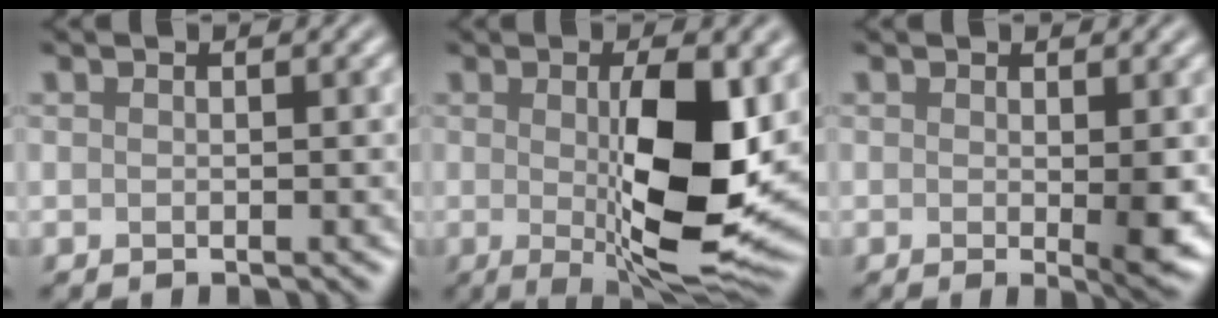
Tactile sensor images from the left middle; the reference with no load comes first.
{"total": 10.0, "force": [-0.2, 2.5, 9.7], "torque": [-0.149, -0.020, 0.009]}
{"total": 2.7, "force": [-0.1, 0.2, 2.7], "torque": [-0.037, -0.009, 0.006]}